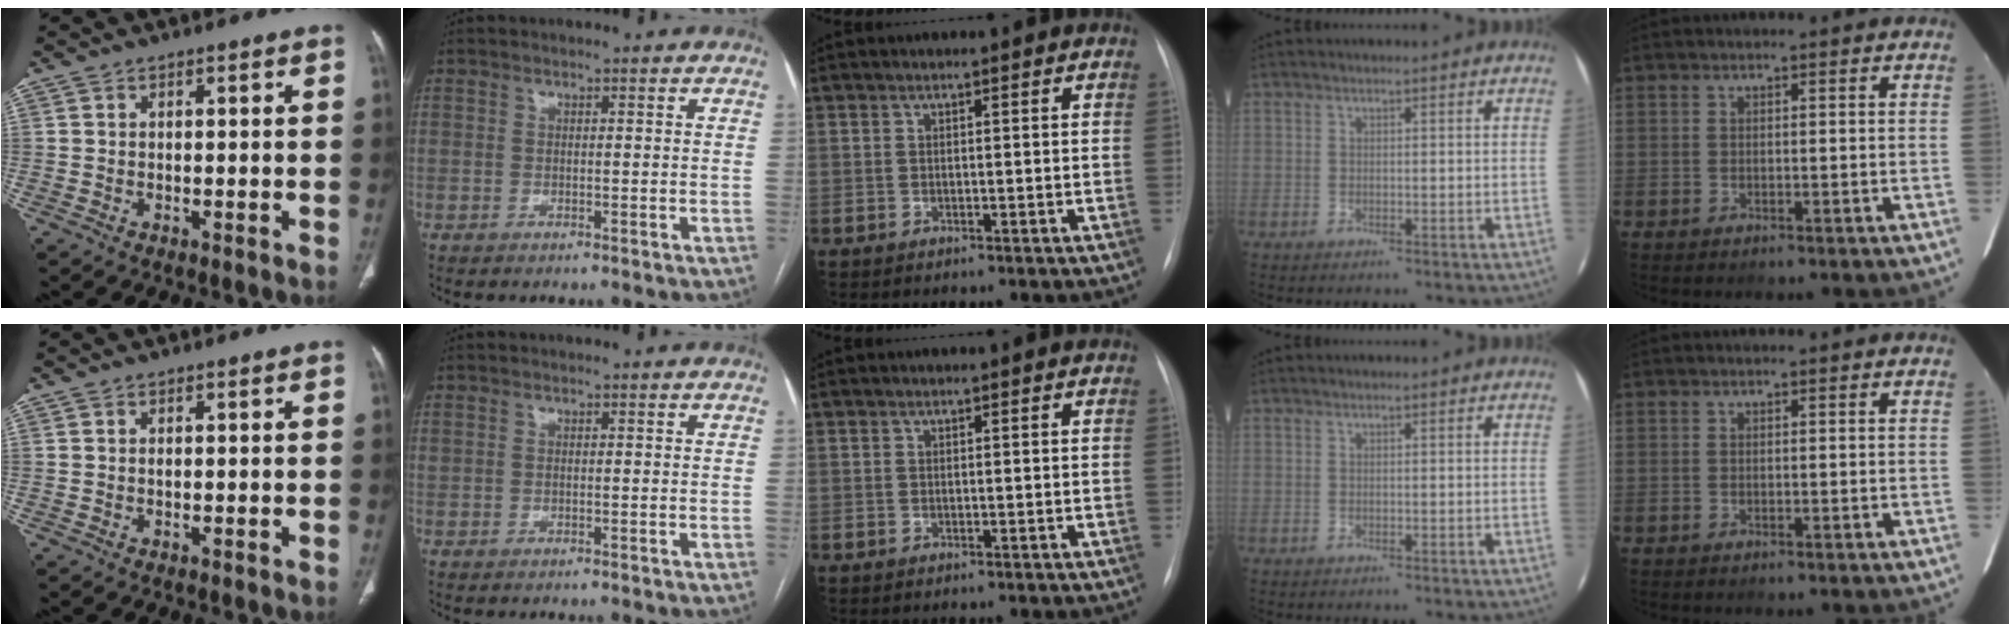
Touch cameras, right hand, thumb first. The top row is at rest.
{}